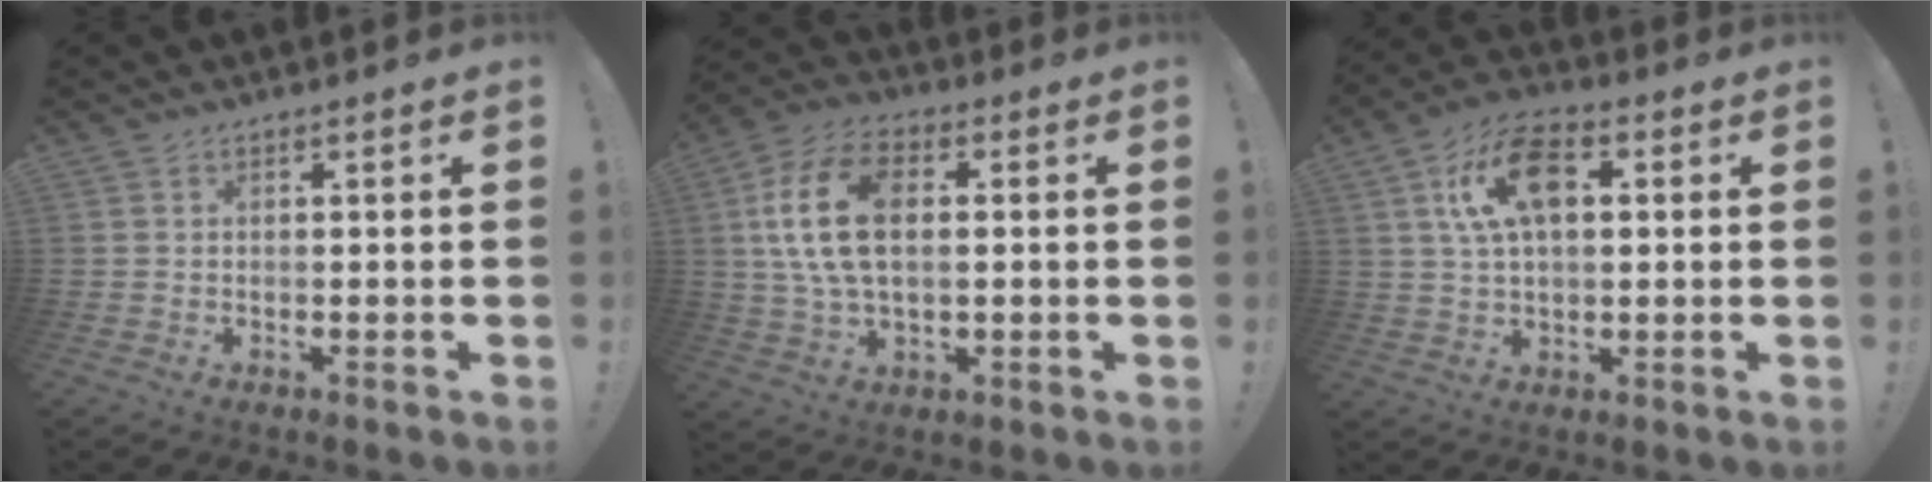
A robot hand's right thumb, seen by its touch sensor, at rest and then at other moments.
{"total": 16.6, "force": [2.4, 10.5, 12.5], "torque": [-0.229, 0.003, 0.040]}
{"total": 15.2, "force": [4.4, 8.9, 11.5], "torque": [-0.192, 0.009, 0.084]}